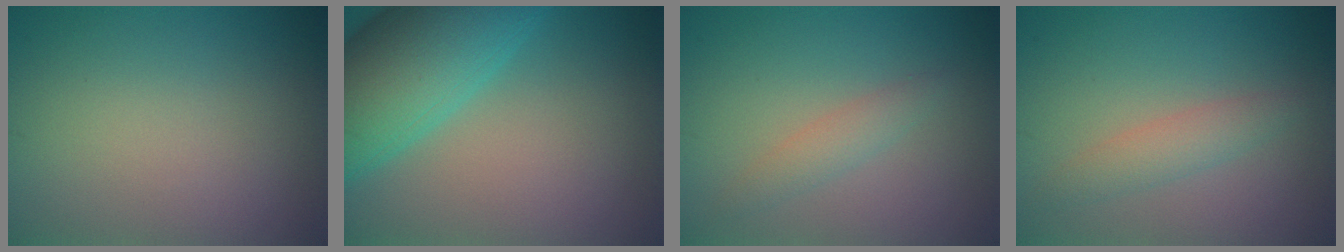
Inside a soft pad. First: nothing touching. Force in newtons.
{"total": 8.6, "press": 8.6, "slide": 0.3}
{"total": 1.6, "press": 1.6, "slide": 0.1}
{"total": 2.1, "press": 2.1, "slide": 0.1}